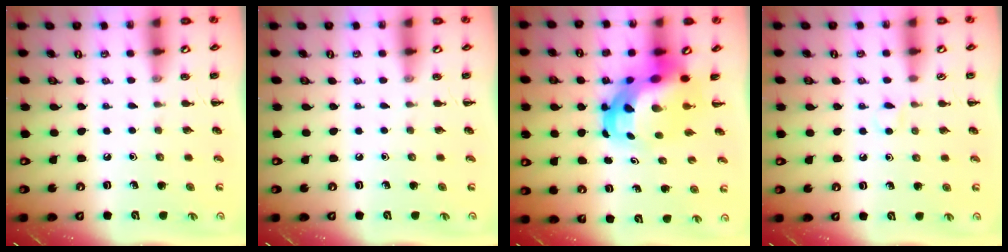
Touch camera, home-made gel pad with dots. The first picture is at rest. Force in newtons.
{"total": 0.0}
{"total": 8.8, "press": 8.5, "slide": 2.3}
{"total": 2.9, "press": 2.7, "slide": 0.9}